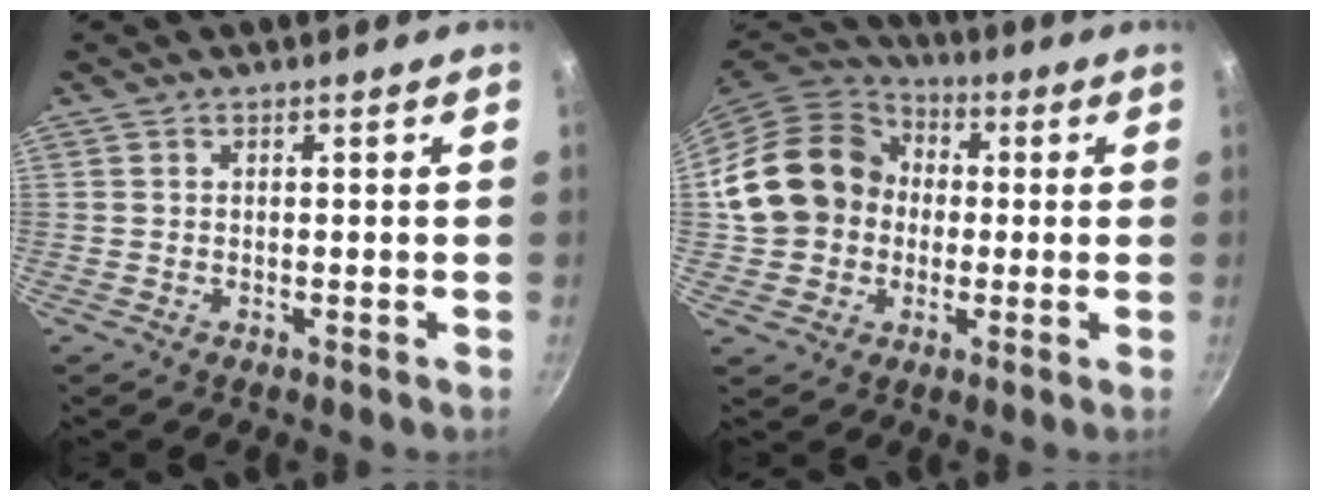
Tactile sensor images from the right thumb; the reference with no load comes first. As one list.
[{"total": 17.7, "force": [0.8, 15.2, 9.1], "torque": [-0.145, 0.044, 0.011]}]